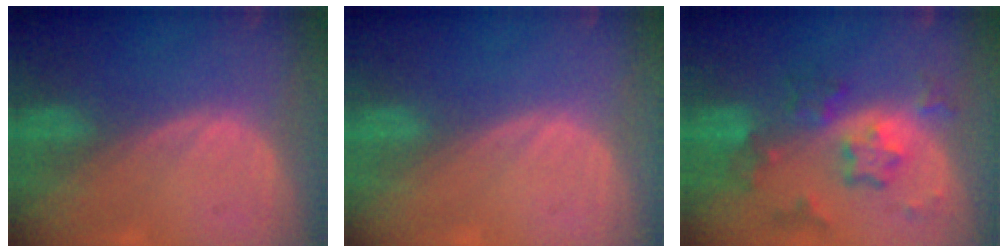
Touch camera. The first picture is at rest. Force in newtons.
{"total": 0.0}
{"total": 8.1, "press": 7.0, "slide": 4.0}